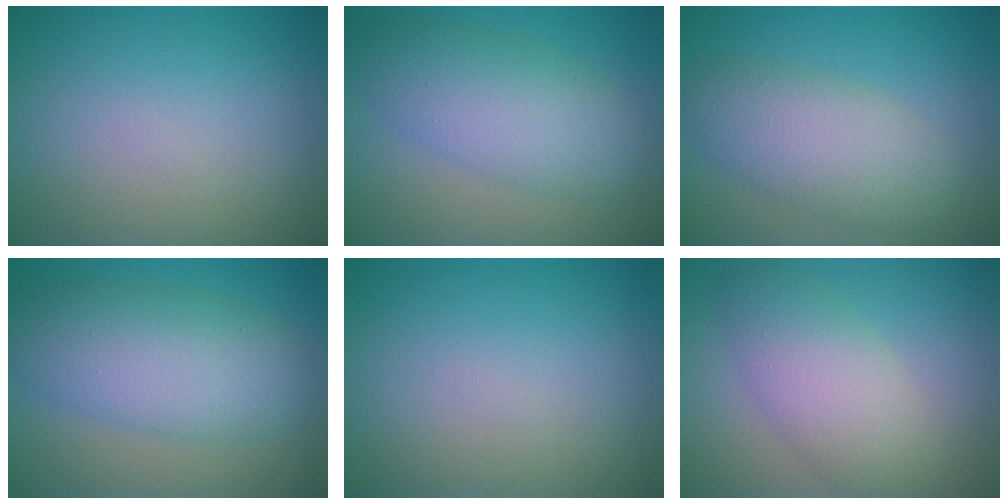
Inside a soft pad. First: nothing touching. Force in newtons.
{"total": 6.3, "press": 6.3, "slide": 0.1}
{"total": 5.5, "press": 5.5, "slide": 0.2}
{"total": 7.9, "press": 7.9, "slide": 0.4}
{"total": 0.0}
{"total": 5.3, "press": 5.3, "slide": 0.3}